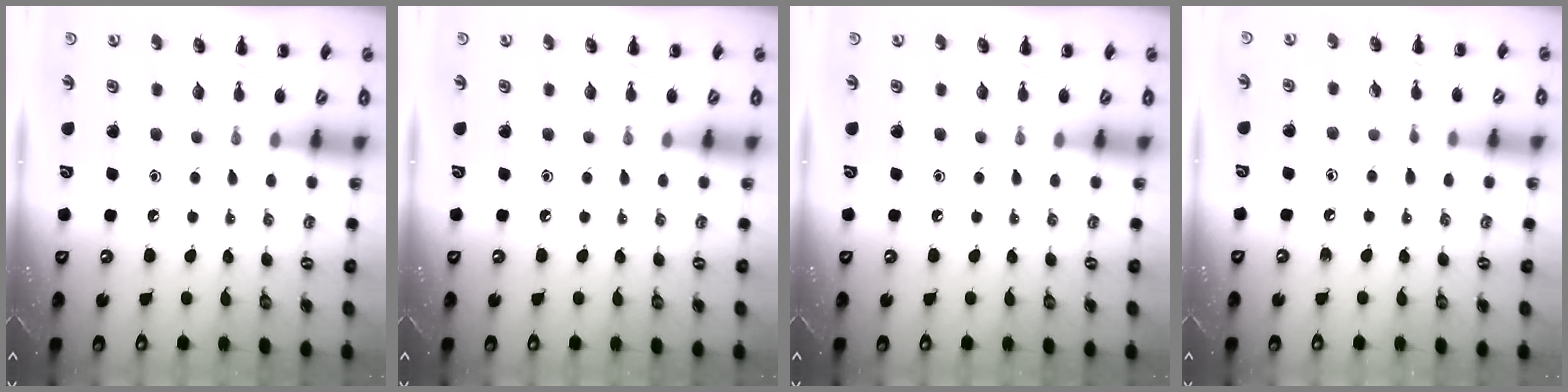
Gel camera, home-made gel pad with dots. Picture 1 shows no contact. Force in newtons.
{"total": 0.0}
{"total": 0.0}
{"total": 3.9, "press": 3.6, "slide": 1.5}